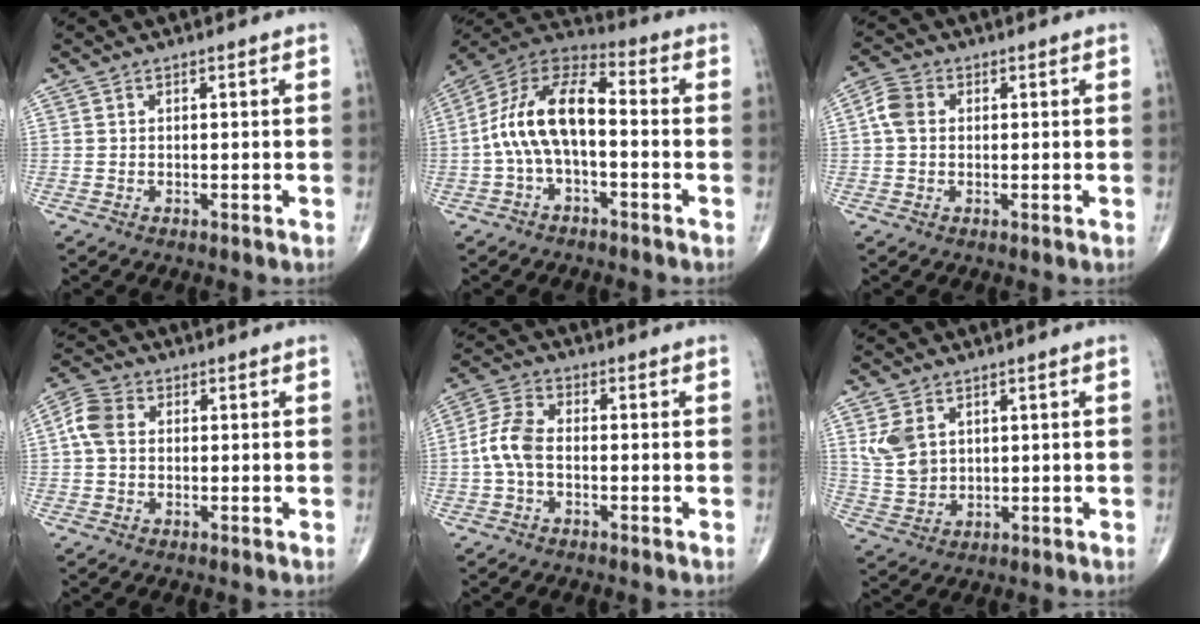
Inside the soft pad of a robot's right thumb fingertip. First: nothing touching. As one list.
[{"total": 13.6, "force": [-1.4, 6.7, 11.7], "torque": [-0.222, 0.048, -0.036]}, {"total": 4.3, "force": [0.4, 3.4, 2.7], "torque": [-0.054, 0.013, 0.002]}, {"total": 5.4, "force": [0.5, 3.9, 3.7], "torque": [-0.085, 0.017, 0.005]}, {"total": 6.5, "force": [-1.1, 3.7, 5.2], "torque": [-0.118, 0.020, -0.030]}, {"total": 6.1, "force": [2.0, 4.6, 3.4], "torque": [-0.053, -0.006, 0.048]}]